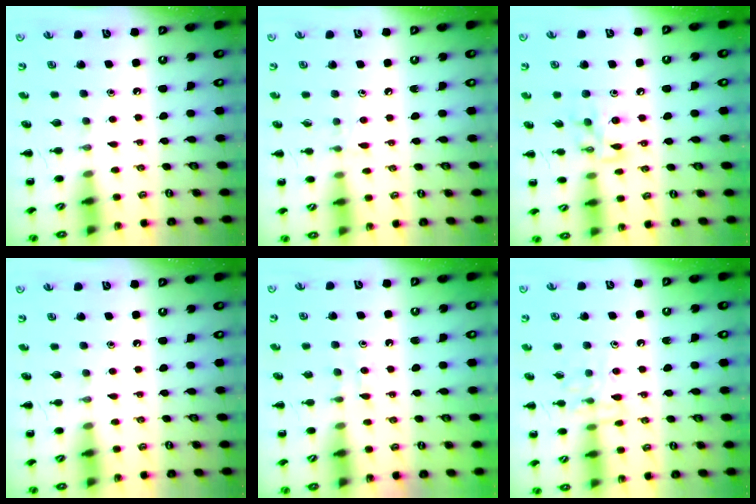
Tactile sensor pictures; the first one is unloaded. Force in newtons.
{"total": 5.7, "press": 5.2, "slide": 2.3}
{"total": 10.0, "press": 9.9, "slide": 1.1}
{"total": 0.0}
{"total": 3.7, "press": 3.5, "slide": 1.2}
{"total": 8.1, "press": 8.1, "slide": 0.4}